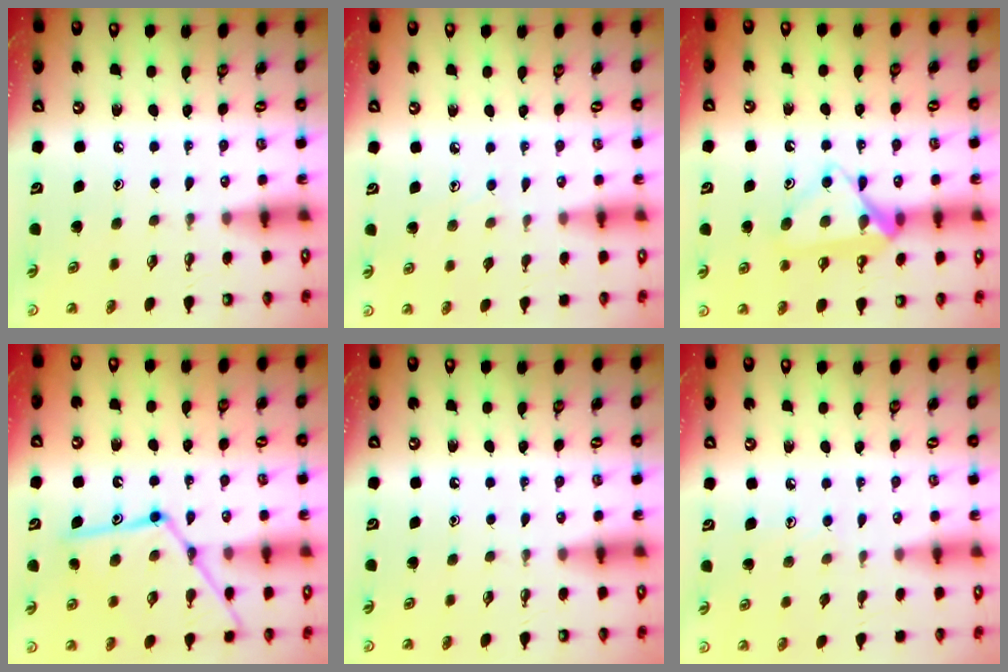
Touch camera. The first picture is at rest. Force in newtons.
{"total": 4.2, "press": 4.2, "slide": 0.4}
{"total": 13.0, "press": 13.0, "slide": 0.5}
{"total": 16.8, "press": 16.7, "slide": 1.3}
{"total": 0.0}
{"total": 5.1, "press": 5.1, "slide": 0.5}